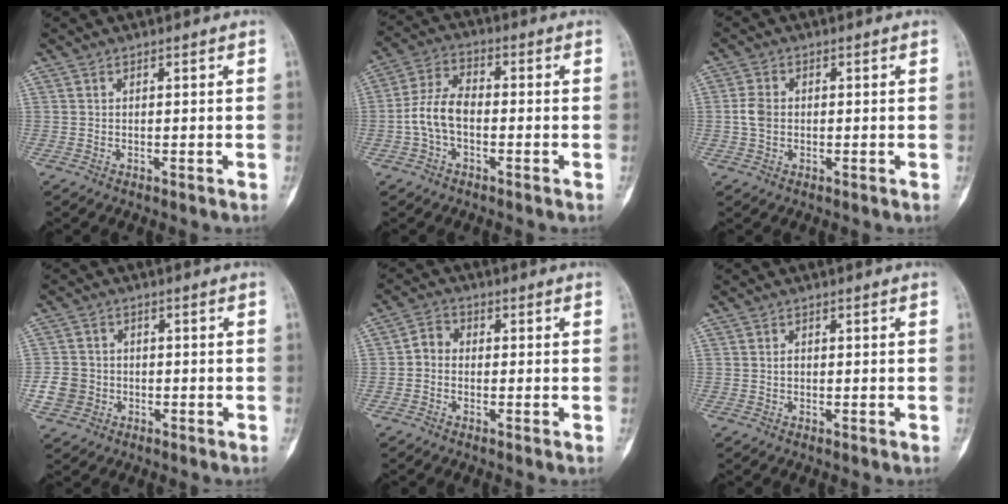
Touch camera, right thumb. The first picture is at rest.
{"total": 7.6, "force": [-1.7, 4.5, 5.9], "torque": [-0.120, 0.027, -0.040]}
{"total": 3.4, "force": [-0.2, 2.6, 2.2], "torque": [-0.048, 0.007, -0.008]}
{"total": 5.1, "force": [-1.3, 4.7, 1.6], "torque": [-0.019, 0.014, -0.024]}
{"total": 3.2, "force": [-0.7, 2.6, 1.7], "torque": [-0.019, 0.011, -0.026]}
{"total": 0.8, "force": [0.0, 0.6, 0.5], "torque": [-0.008, 0.002, -0.002]}